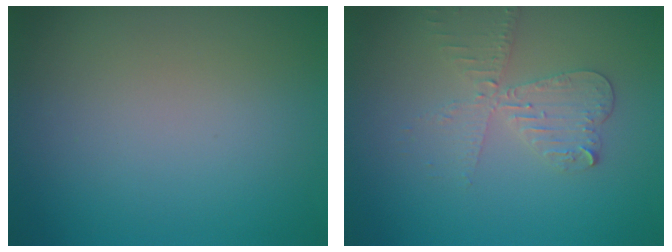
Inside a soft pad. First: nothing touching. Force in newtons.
{"total": 3.5, "press": 3.0, "slide": 1.9}